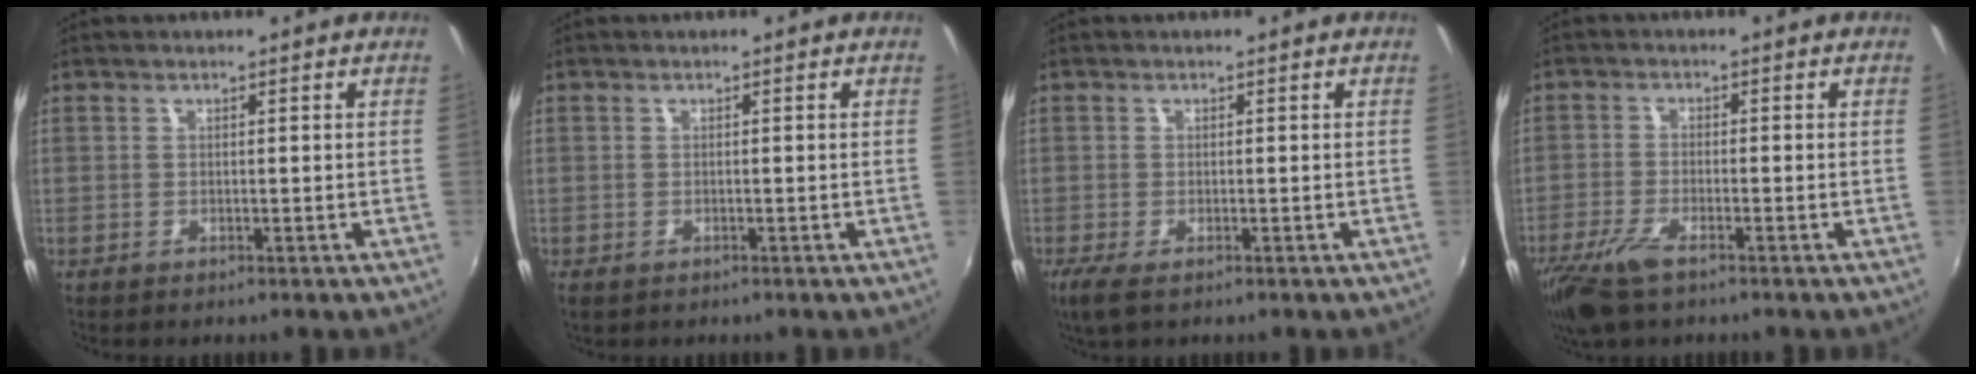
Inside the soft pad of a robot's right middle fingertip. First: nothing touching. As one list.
[{"total": 1.2, "force": [-0.9, 0.7, 0.6], "torque": [-0.014, -0.004, -0.013]}, {"total": 3.5, "force": [-2.2, 1.1, 2.6], "torque": [-0.055, -0.013, -0.037]}, {"total": 7.8, "force": [-5.4, 2.4, 5.2], "torque": [-0.128, -0.024, -0.109]}]